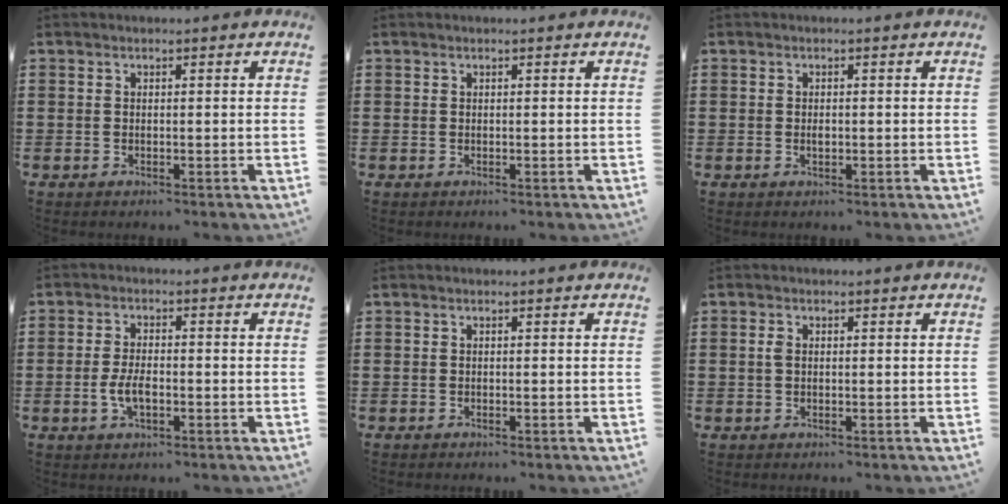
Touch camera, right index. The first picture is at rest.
{"total": 0.0}
{"total": 1.1, "force": [-0.2, 0.5, 0.9], "torque": [-0.018, 0.000, -0.003]}
{"total": 4.1, "force": [-1.1, 1.8, 3.5], "torque": [-0.076, 0.001, -0.022]}
{"total": 0.0}
{"total": 1.2, "force": [0.1, 0.6, 1.1], "torque": [-0.023, 0.003, 0.000]}